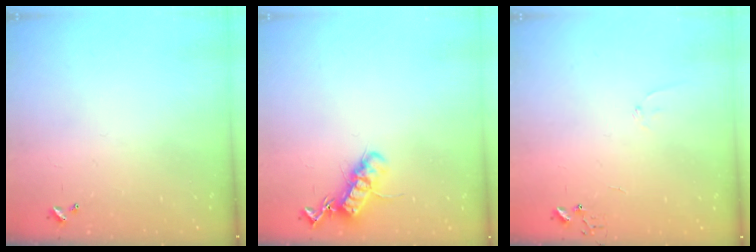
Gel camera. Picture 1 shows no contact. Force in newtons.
{"total": 13.3, "press": 13.3, "slide": 0.3}
{"total": 5.5, "press": 5.5, "slide": 0.6}